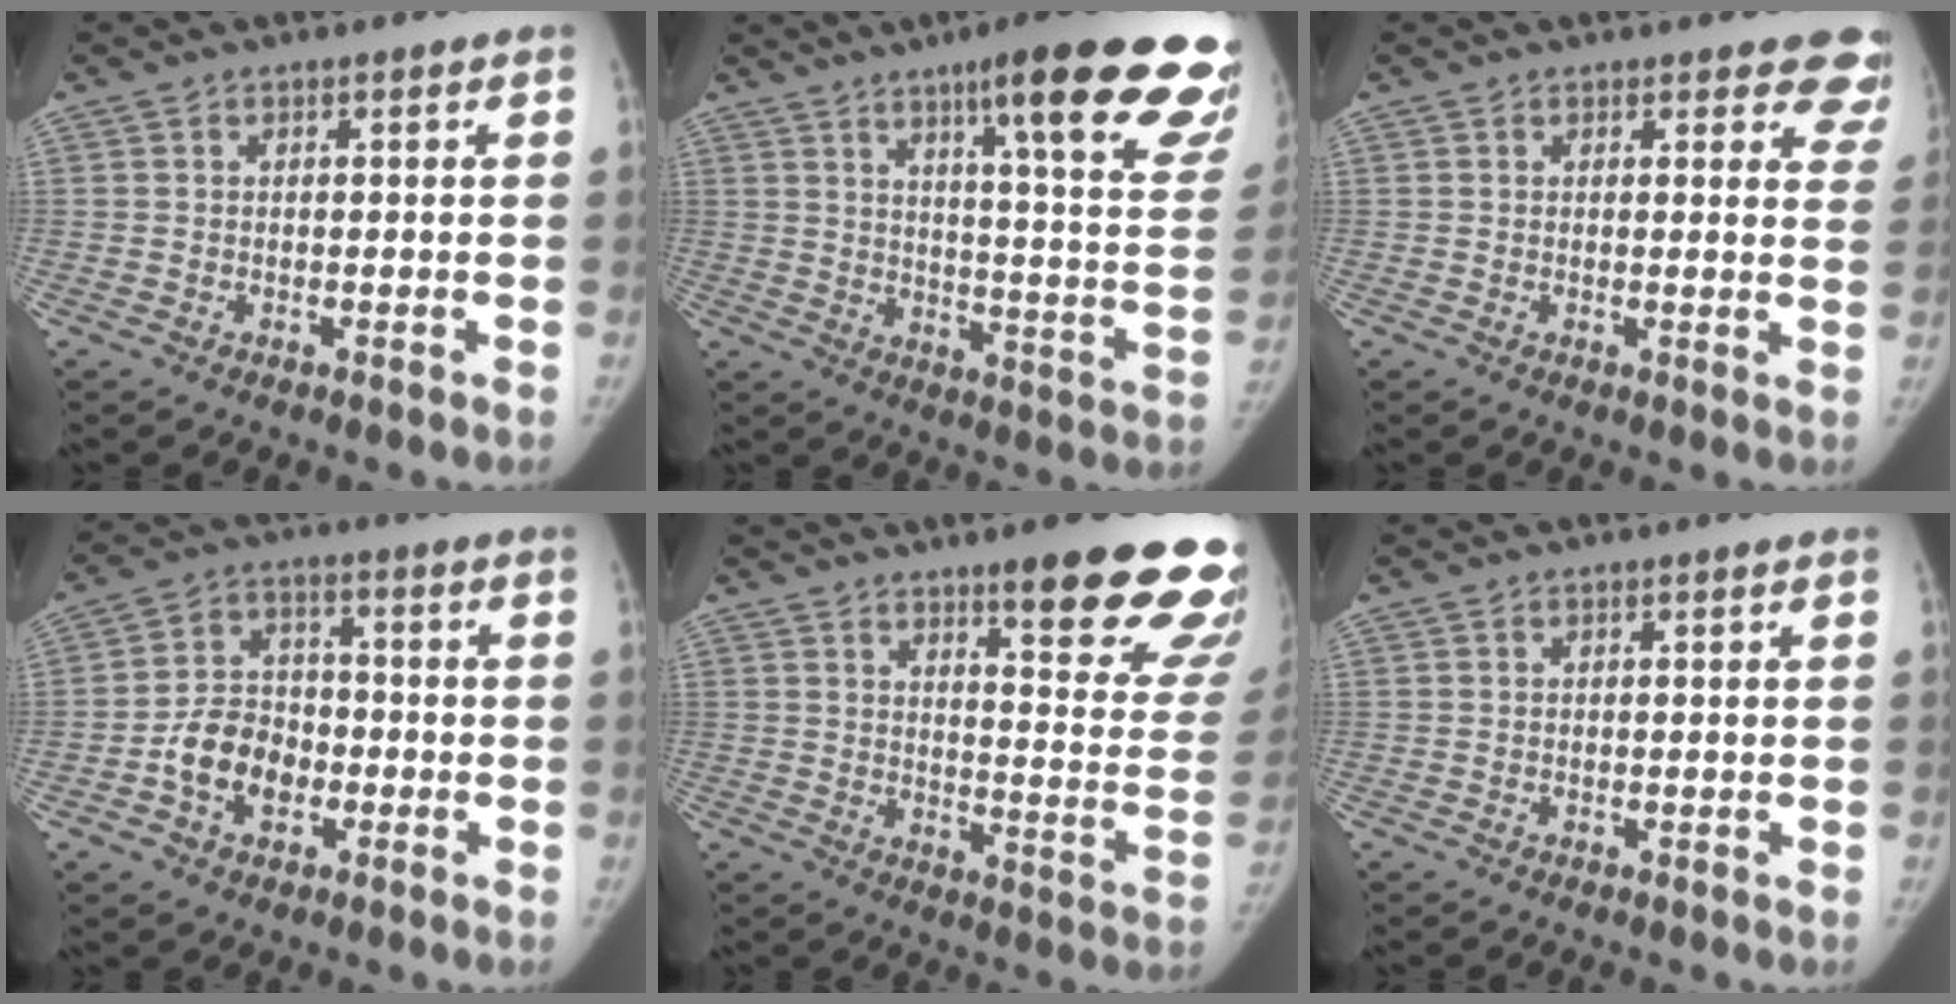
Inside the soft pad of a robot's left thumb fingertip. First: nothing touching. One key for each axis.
{"total": 26.6, "fx": 17.1, "fy": 3.8, "fz": 20.0, "tx": -0.221, "ty": -0.079, "tz": 0.223}
{"total": 7.6, "fx": 6.6, "fy": 3.3, "fz": 1.8, "tx": 0.036, "ty": -0.029, "tz": 0.044}
{"total": 9.7, "fx": -3.1, "fy": 7.3, "fz": 5.6, "tx": -0.073, "ty": 0.028, "tz": -0.058}
{"total": 21.6, "fx": 14.0, "fy": 4.4, "fz": 15.9, "tx": -0.162, "ty": -0.081, "tz": 0.180}
{"total": 0.0}